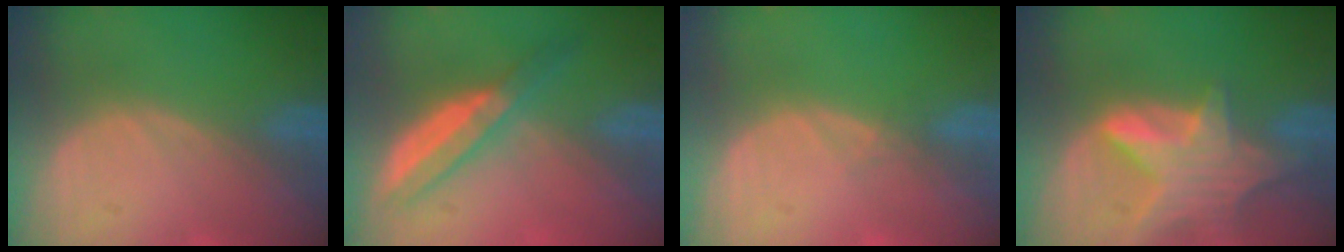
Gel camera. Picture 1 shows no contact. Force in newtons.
{"total": 5.9, "press": 5.2, "slide": 2.8}
{"total": 0.6, "press": 0.6, "slide": 0.2}
{"total": 8.2, "press": 7.3, "slide": 3.8}